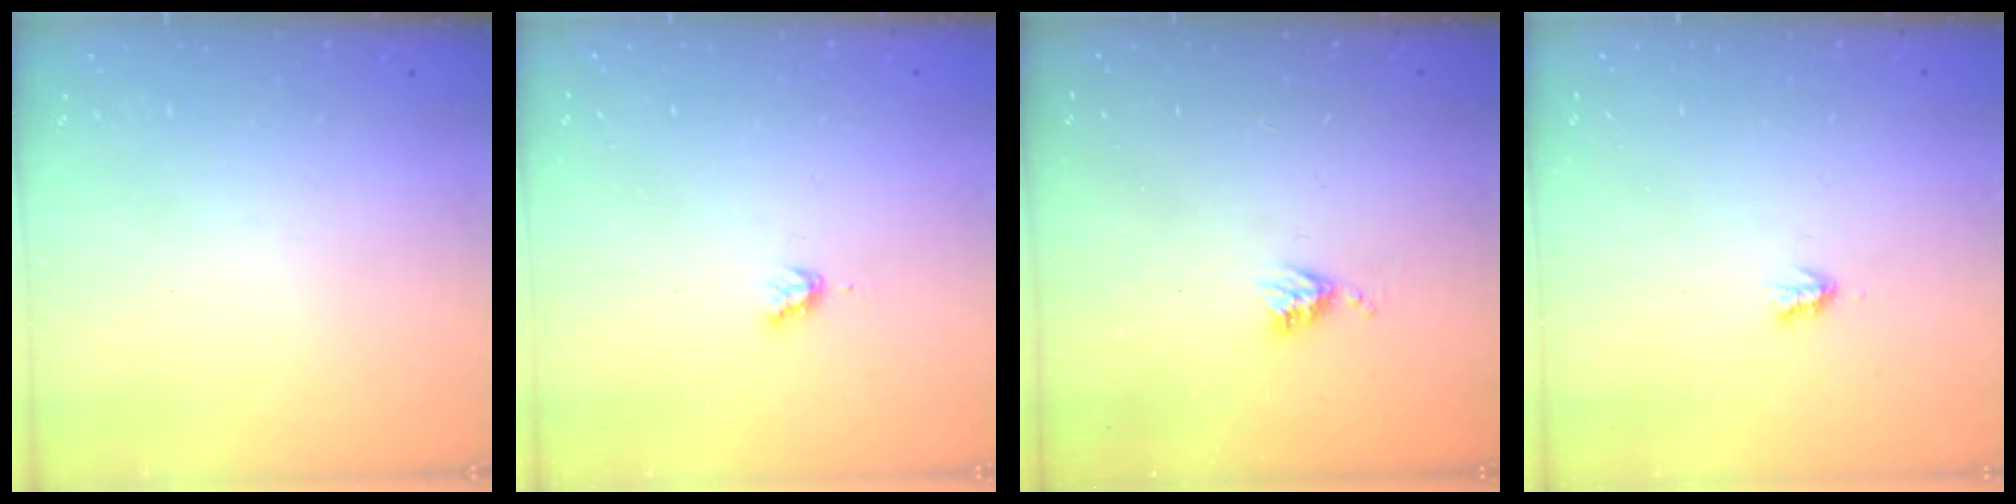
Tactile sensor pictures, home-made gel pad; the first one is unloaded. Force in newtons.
{"total": 2.8, "press": 2.8, "slide": 0.3}
{"total": 4.8, "press": 4.8, "slide": 0.4}
{"total": 1.9, "press": 1.8, "slide": 0.4}